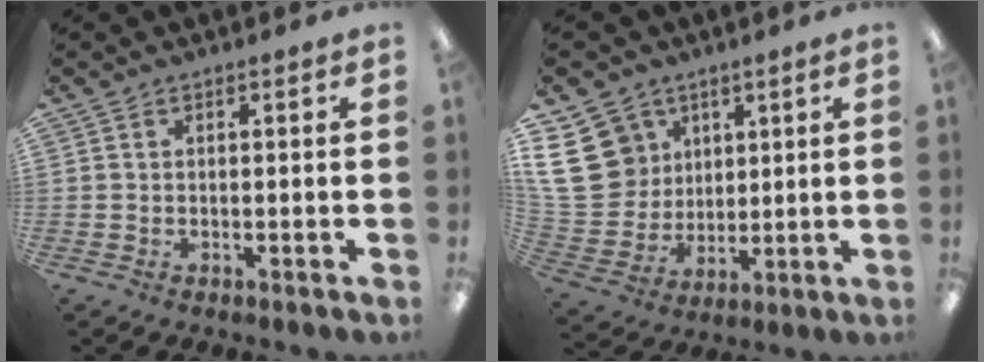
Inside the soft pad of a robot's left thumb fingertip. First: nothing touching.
{"total": 15.5, "force": [5.9, 12.9, 6.3], "torque": [-0.139, -0.020, 0.118]}